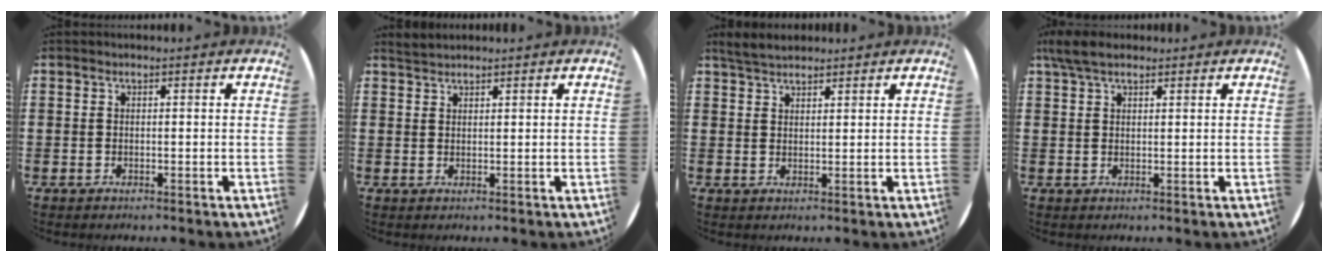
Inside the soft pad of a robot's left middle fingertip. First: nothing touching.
{"total": 1.4, "force": [1.4, 0.2, 0.0], "torque": [-0.001, 0.003, 0.027]}
{"total": 3.4, "force": [3.1, 0.9, 1.0], "torque": [-0.026, 0.000, 0.058]}
{"total": 3.7, "force": [2.8, 1.4, 2.0], "torque": [-0.046, 0.007, 0.052]}